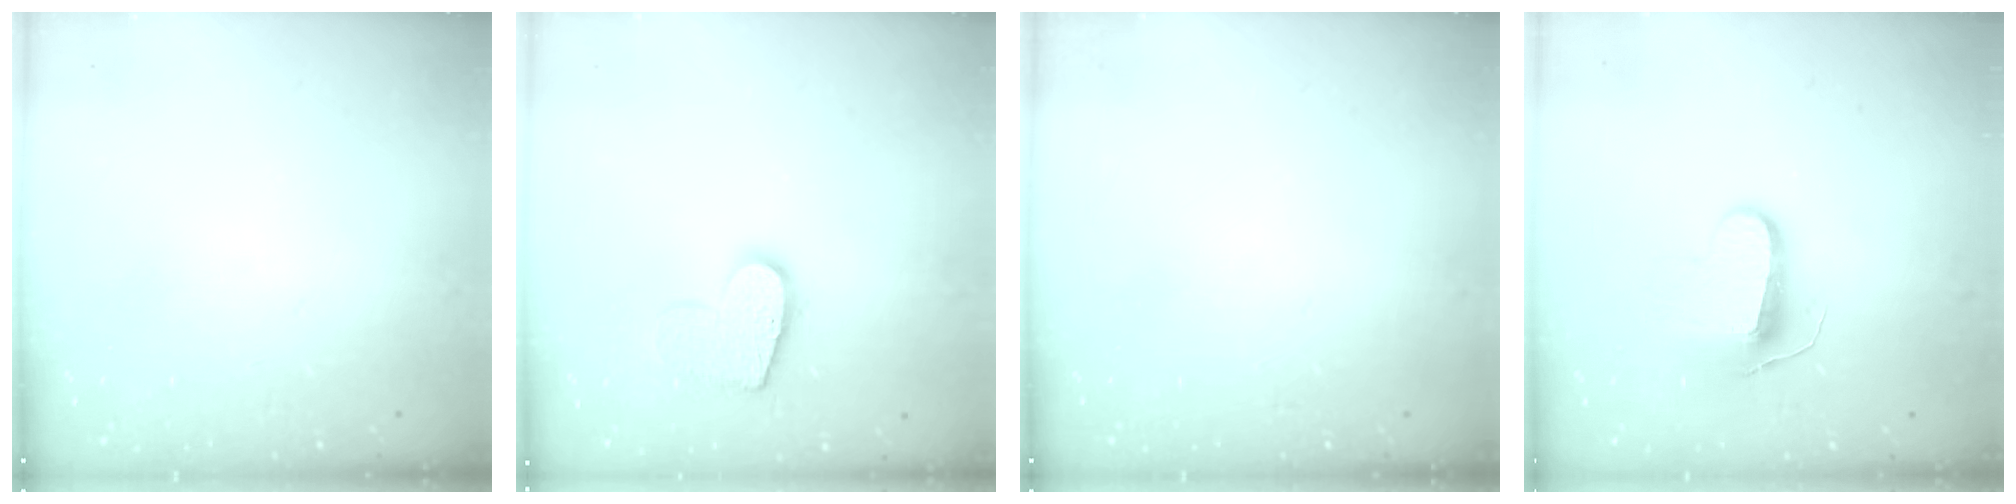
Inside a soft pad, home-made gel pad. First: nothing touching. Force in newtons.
{"total": 12.1, "press": 12.0, "slide": 0.8}
{"total": 0.0}
{"total": 9.5, "press": 9.5, "slide": 0.0}